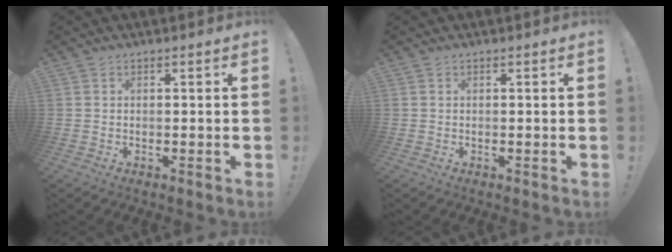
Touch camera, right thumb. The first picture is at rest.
{"total": 0.0}